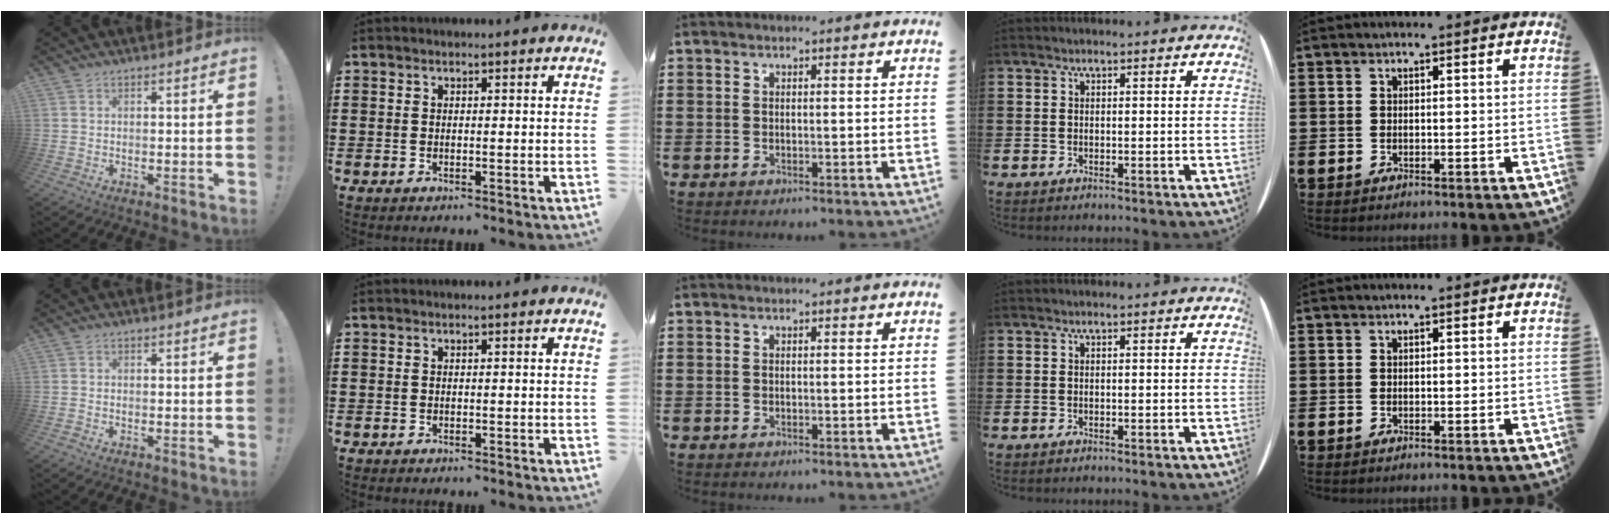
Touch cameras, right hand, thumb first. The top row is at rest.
{"thumb": {"total": 0.7, "force": [-0.6, 0.2, 0.3], "torque": [-0.014, 0.004, -0.009]}}